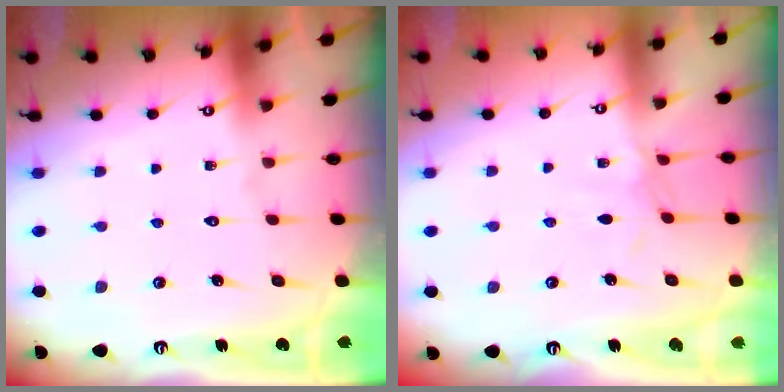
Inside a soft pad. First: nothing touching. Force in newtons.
{"total": 2.5, "press": 2.4, "slide": 0.6}